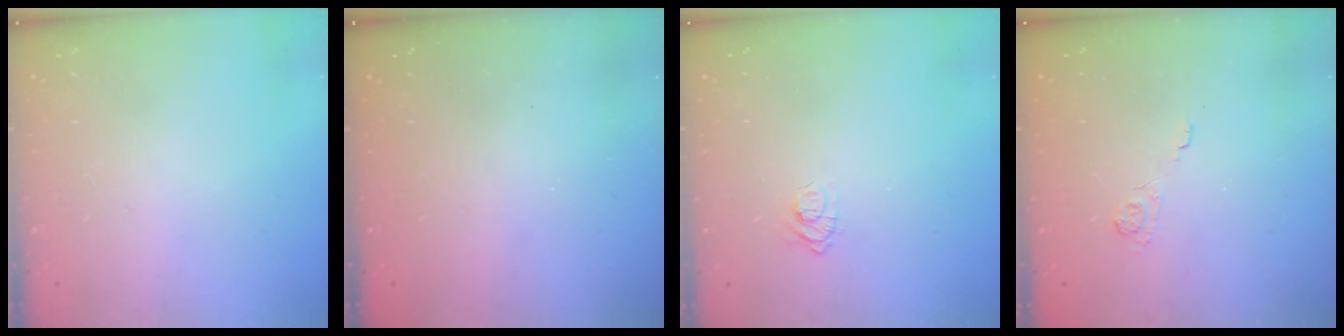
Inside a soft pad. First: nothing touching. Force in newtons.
{"total": 2.4, "press": 2.2, "slide": 0.8}
{"total": 4.5, "press": 4.5, "slide": 0.5}
{"total": 1.9, "press": 1.3, "slide": 1.3}